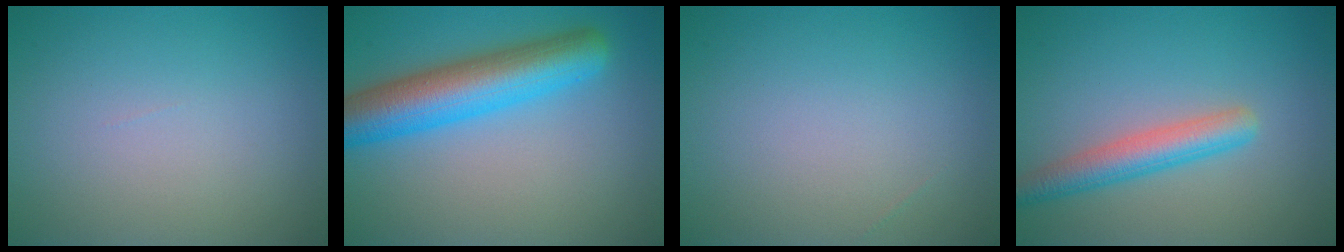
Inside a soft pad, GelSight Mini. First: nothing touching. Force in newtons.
{"total": 7.8, "press": 7.8, "slide": 0.2}
{"total": 0.0}
{"total": 3.6, "press": 3.6, "slide": 0.1}